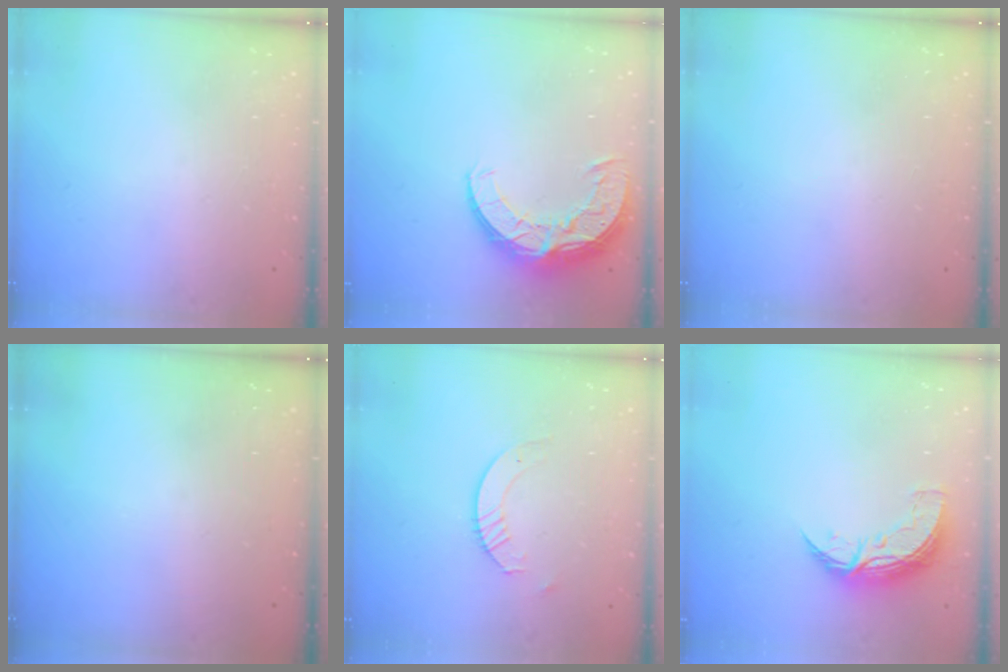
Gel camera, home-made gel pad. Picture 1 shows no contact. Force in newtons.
{"total": 11.0, "press": 10.9, "slide": 0.8}
{"total": 0.0}
{"total": 0.0}
{"total": 4.1, "press": 4.1, "slide": 0.4}
{"total": 8.4, "press": 8.4, "slide": 0.3}